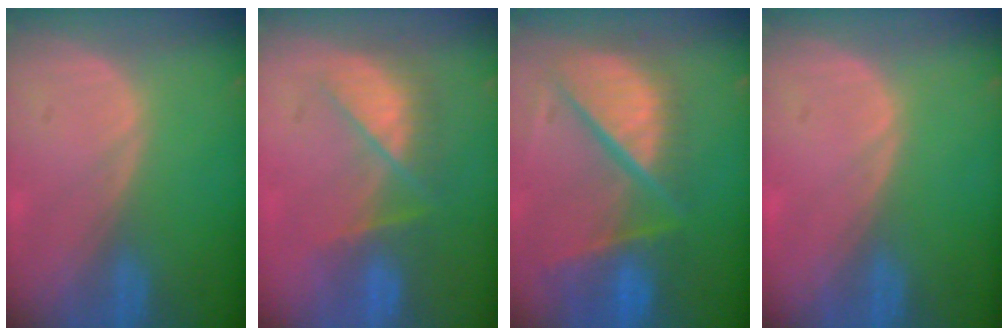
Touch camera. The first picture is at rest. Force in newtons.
{"total": 7.2, "press": 7.0, "slide": 1.7}
{"total": 12.0, "press": 10.0, "slide": 6.6}
{"total": 0.0}